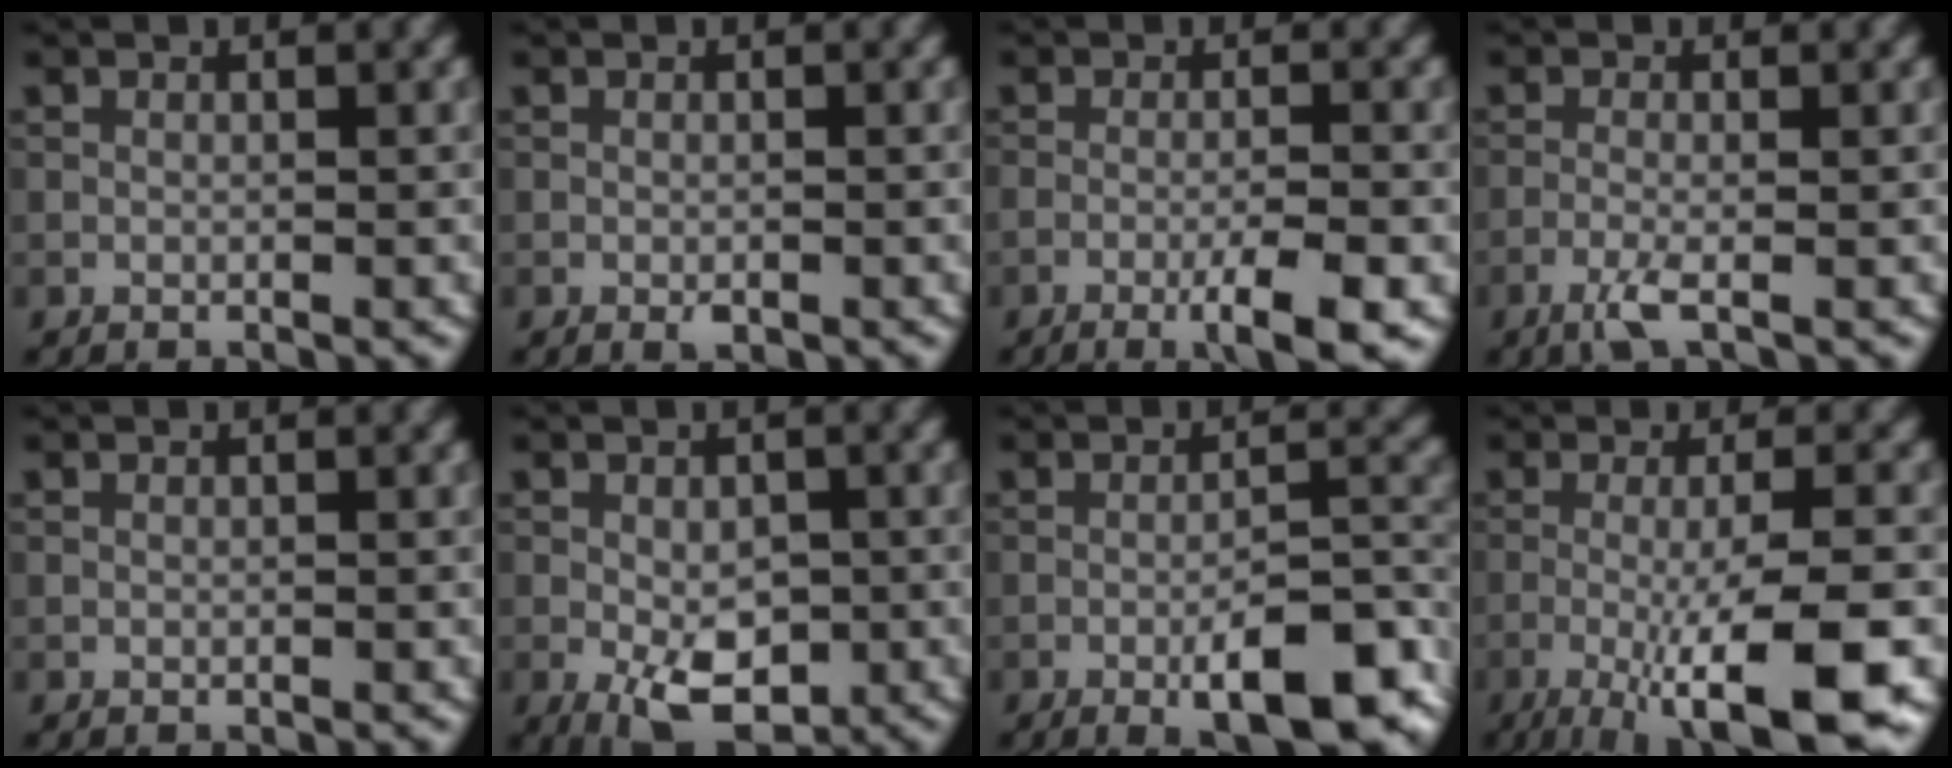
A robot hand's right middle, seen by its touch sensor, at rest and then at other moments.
{"total": 0.8, "force": [-0.4, 0.3, 0.6], "torque": [-0.009, -0.001, -0.005]}
{"total": 4.5, "force": [-2.2, 0.8, 3.9], "torque": [-0.061, -0.001, -0.039]}
{"total": 2.4, "force": [-1.2, 0.5, 2.0], "torque": [-0.039, 0.001, -0.034]}
{"total": 0.0}
{"total": 5.9, "force": [-1.9, 3.2, 4.6], "torque": [-0.079, -0.012, -0.029]}
{"total": 8.6, "force": [-4.2, 2.3, 7.1], "torque": [-0.106, 0.002, -0.060]}
{"total": 10.3, "force": [-3.9, 2.1, 9.3], "torque": [-0.127, -0.006, -0.063]}